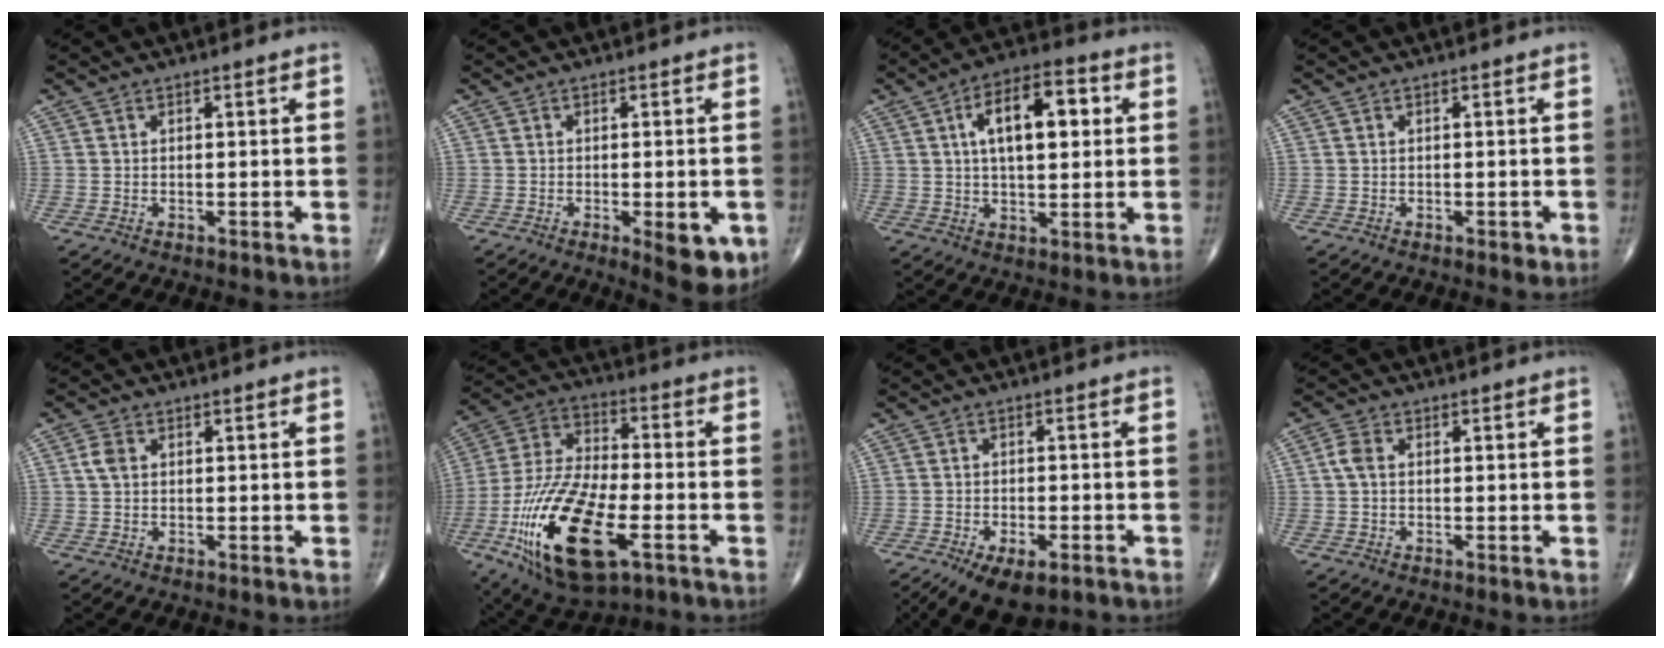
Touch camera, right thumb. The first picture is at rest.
{"total": 8.1, "force": [-2.9, 2.8, 7.1], "torque": [-0.070, -0.008, -0.032]}
{"total": 13.1, "force": [3.0, 6.2, 11.1], "torque": [-0.160, 0.014, 0.044]}
{"total": 1.0, "force": [-0.5, 0.5, 0.7], "torque": [-0.008, -0.002, -0.007]}
{"total": 2.6, "force": [0.6, 1.9, 1.7], "torque": [-0.038, 0.006, 0.009]}
{"total": 24.9, "force": [-8.9, 10.8, 20.6], "torque": [-0.433, 0.004, -0.151]}
{"total": 9.9, "force": [-6.2, 4.5, 6.4], "torque": [-0.100, 0.009, -0.095]}
{"total": 2.6, "force": [0.1, 1.7, 2.0], "torque": [-0.045, 0.007, -0.002]}